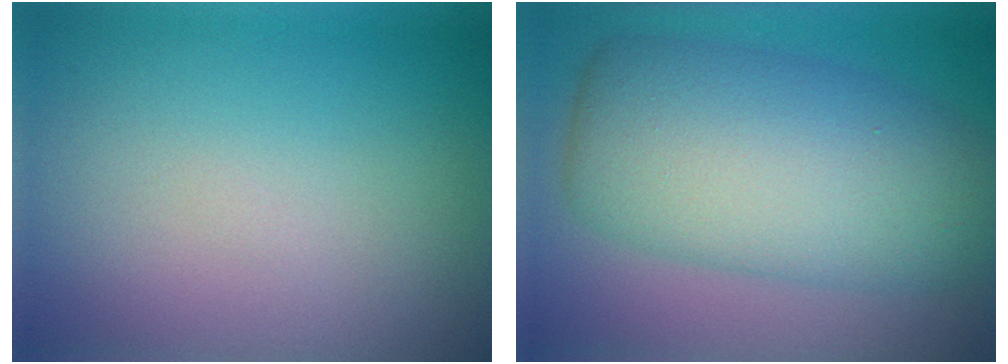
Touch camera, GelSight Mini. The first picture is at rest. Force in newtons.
{"total": 10.1, "press": 10.1, "slide": 0.3}